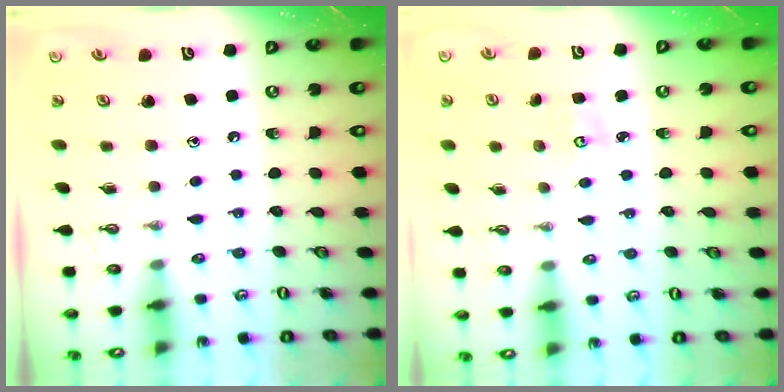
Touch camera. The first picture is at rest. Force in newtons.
{"total": 3.1, "press": 3.1, "slide": 0.3}